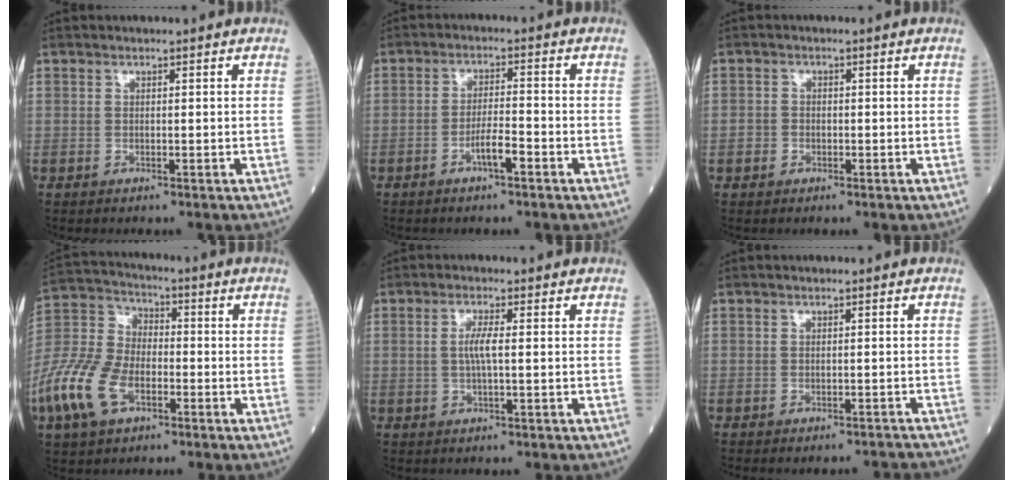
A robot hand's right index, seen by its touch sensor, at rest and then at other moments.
{"total": 3.9, "force": [-2.1, 0.5, 3.3], "torque": [-0.058, 0.003, -0.040]}
{"total": 1.6, "force": [-0.5, 1.4, 0.4], "torque": [-0.004, 0.007, -0.010]}
{"total": 13.9, "force": [-5.9, 7.9, 9.9], "torque": [-0.245, 0.005, -0.117]}
{"total": 2.8, "force": [0.0, 0.1, 2.8], "torque": [-0.058, -0.001, -0.001]}
{"total": 5.4, "force": [-5.2, 0.7, 1.1], "torque": [-0.007, -0.005, -0.058]}